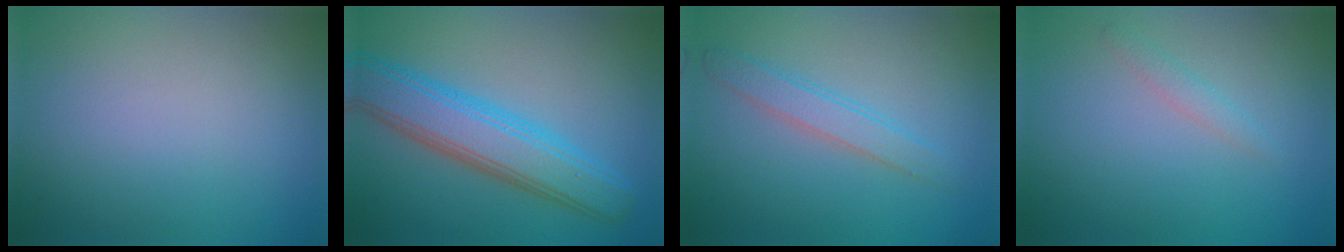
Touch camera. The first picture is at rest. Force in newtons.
{"total": 6.5, "press": 6.5, "slide": 0.2}
{"total": 2.2, "press": 2.2, "slide": 0.1}
{"total": 1.1, "press": 1.1, "slide": 0.2}